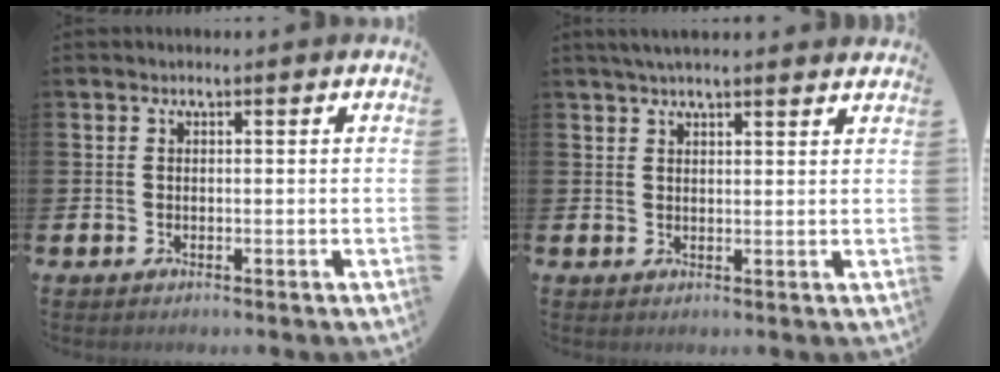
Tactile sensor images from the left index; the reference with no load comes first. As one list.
[{"total": 4.1, "force": [3.8, 0.2, 1.3], "torque": [-0.034, -0.008, 0.071]}]